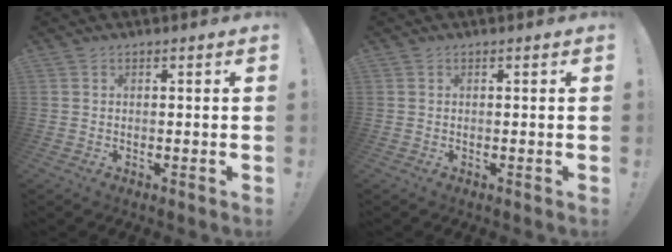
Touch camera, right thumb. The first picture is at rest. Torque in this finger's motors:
{"motor_torque": [0.00, 0.00, 0.05, -0.05, 0.01]}